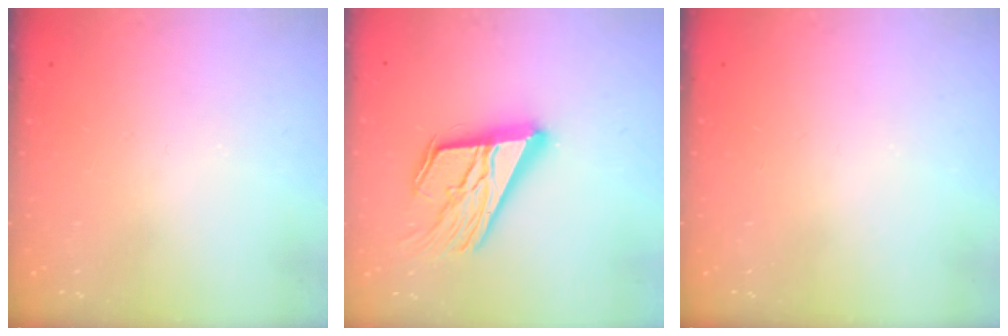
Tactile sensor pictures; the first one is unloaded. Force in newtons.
{"total": 20.9, "press": 20.8, "slide": 2.2}
{"total": 0.0}